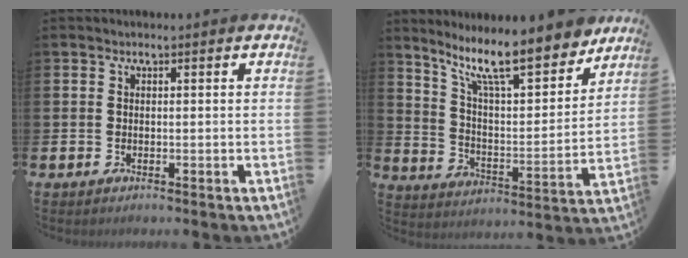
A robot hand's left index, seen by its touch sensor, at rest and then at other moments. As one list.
[{"total": 13.4, "force": [10.8, 3.2, 7.2], "torque": [-0.149, -0.057, 0.184]}]